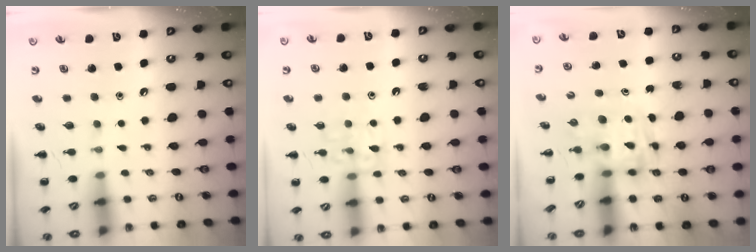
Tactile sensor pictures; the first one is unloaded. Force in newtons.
{"total": 9.9, "press": 9.8, "slide": 0.7}
{"total": 3.4, "press": 3.4, "slide": 0.6}